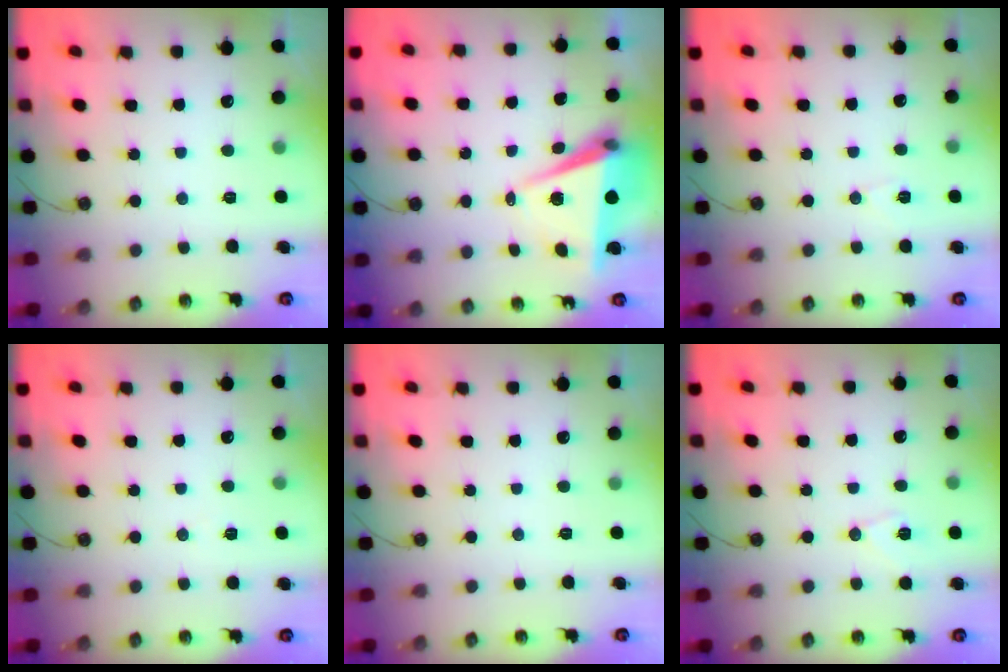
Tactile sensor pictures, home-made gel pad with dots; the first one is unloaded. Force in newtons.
{"total": 7.6, "press": 6.3, "slide": 4.4}
{"total": 4.2, "press": 3.8, "slide": 1.8}
{"total": 5.9, "press": 4.0, "slide": 4.3}
{"total": 0.0}
{"total": 7.3, "press": 7.2, "slide": 1.0}